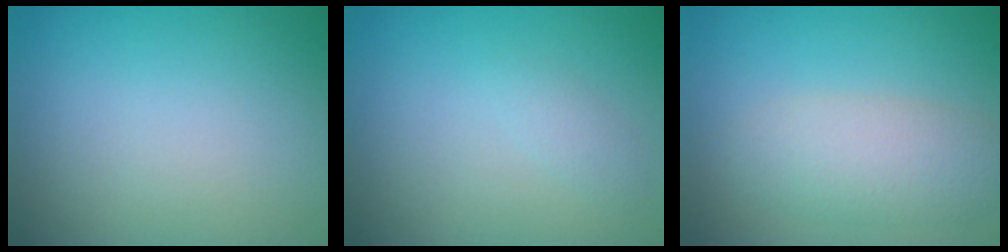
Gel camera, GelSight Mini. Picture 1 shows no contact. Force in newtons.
{"total": 1.0, "press": 1.0, "slide": 0.1}
{"total": 3.7, "press": 3.7, "slide": 0.1}